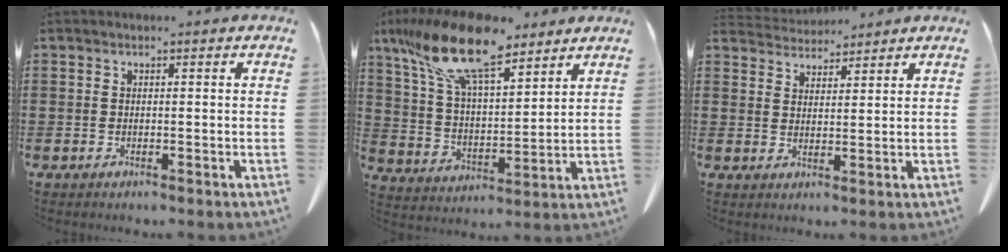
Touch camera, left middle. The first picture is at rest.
{"total": 15.2, "force": [10.7, 5.0, 9.6], "torque": [-0.237, -0.037, 0.187]}
{"total": 4.1, "force": [4.0, 0.8, 0.3], "torque": [-0.020, -0.014, 0.075]}